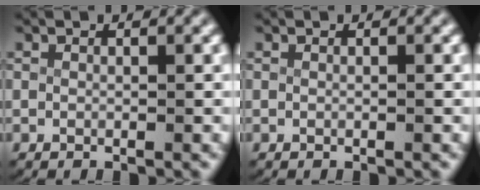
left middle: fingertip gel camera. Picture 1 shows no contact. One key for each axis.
{"total": 0.0}